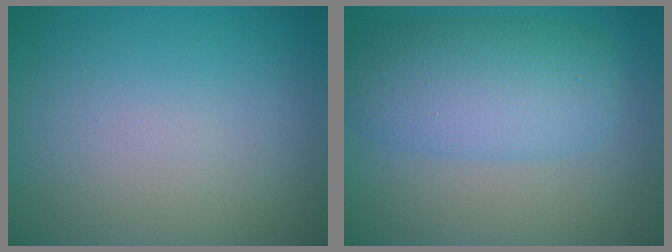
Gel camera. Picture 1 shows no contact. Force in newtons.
{"total": 6.5, "press": 6.5, "slide": 0.1}